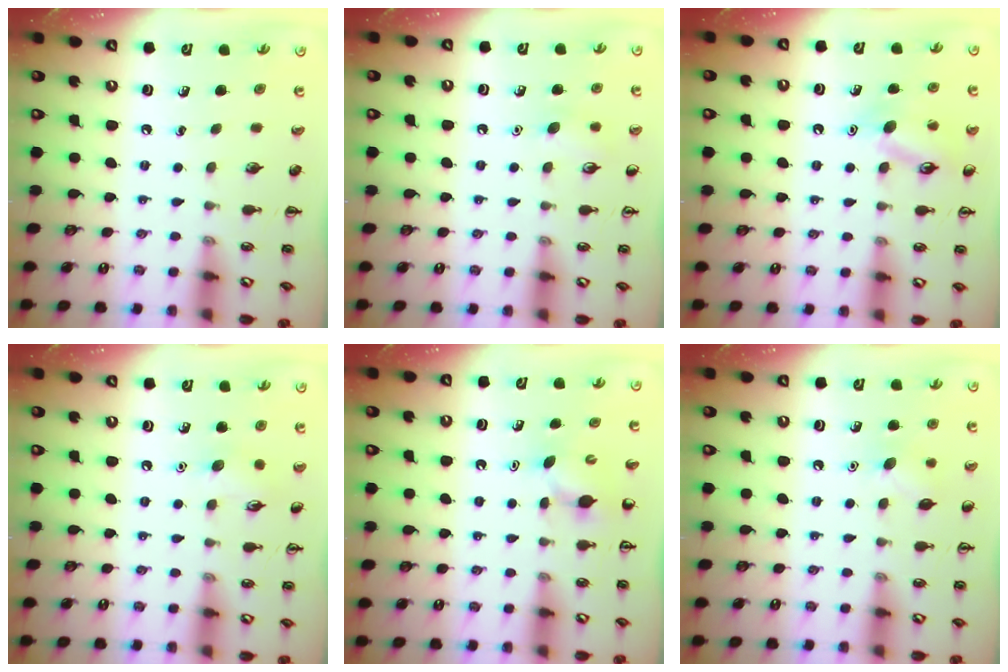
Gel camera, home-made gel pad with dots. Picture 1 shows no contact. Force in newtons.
{"total": 6.5, "press": 6.2, "slide": 1.8}
{"total": 11.6, "press": 11.5, "slide": 1.7}
{"total": 6.2, "press": 6.1, "slide": 1.4}
{"total": 3.8, "press": 3.6, "slide": 1.3}
{"total": 6.1, "press": 5.9, "slide": 1.6}